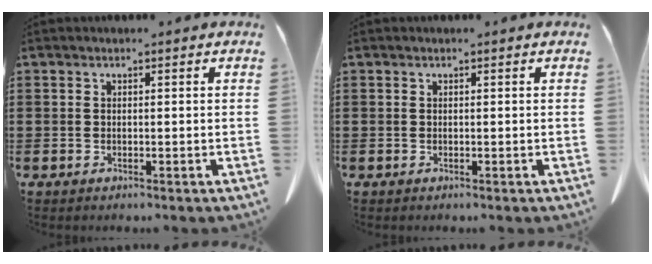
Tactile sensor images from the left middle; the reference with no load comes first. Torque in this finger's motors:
{"motor_torque": [-0.05, 0.05, 0.00, -0.01]}